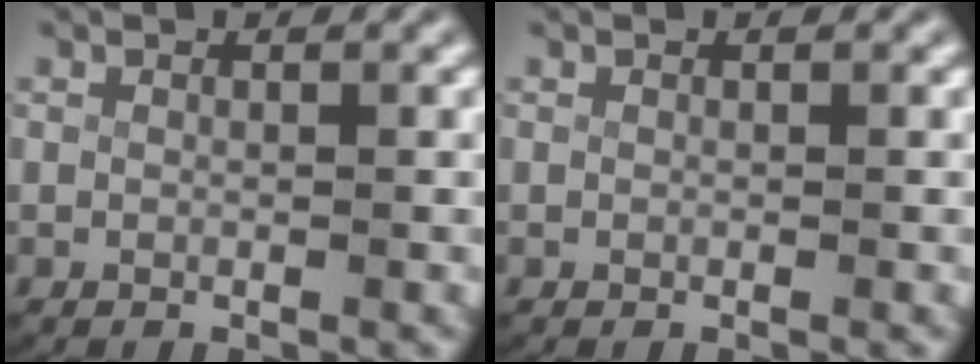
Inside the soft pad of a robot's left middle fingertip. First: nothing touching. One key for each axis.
{"total": 0.0}